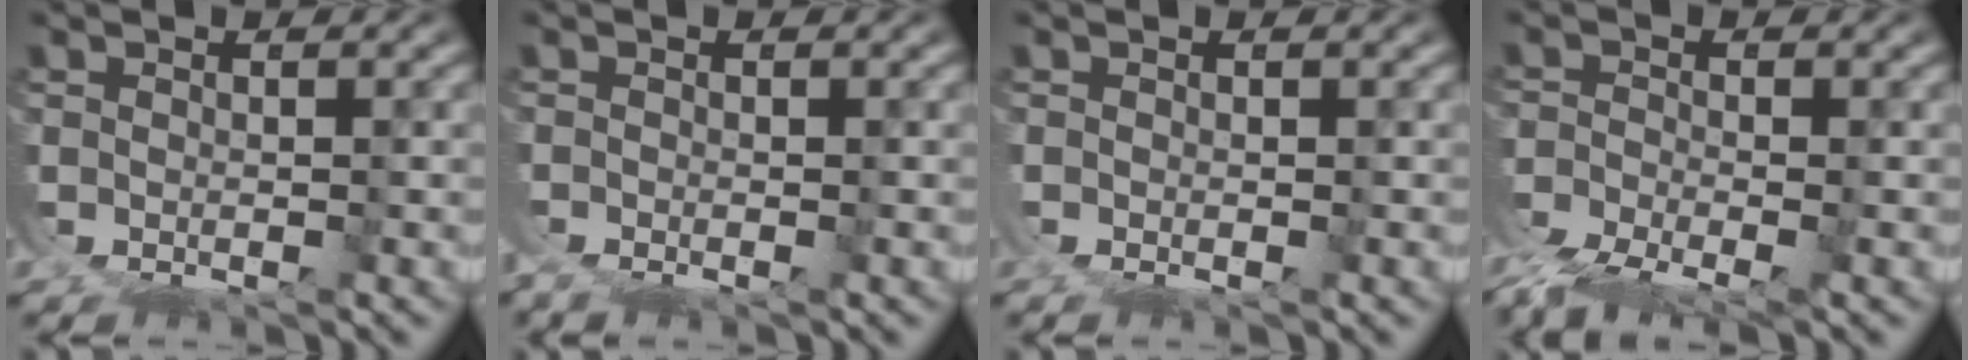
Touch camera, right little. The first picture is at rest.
{"total": 1.4, "force": [-1.2, 0.6, 0.4], "torque": [-0.013, -0.007, -0.022]}
{"total": 0.6, "force": [-0.4, 0.3, 0.2], "torque": [-0.008, -0.007, -0.005]}
{"total": 3.9, "force": [-3.4, 0.6, 1.7], "torque": [-0.030, -0.023, -0.057]}